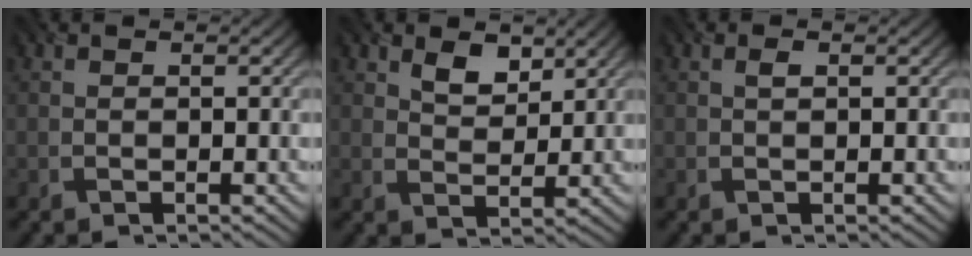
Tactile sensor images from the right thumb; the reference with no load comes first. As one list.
[{"total": 3.6, "force": [2.3, 1.9, 2.0], "torque": [-0.041, -0.005, 0.043]}, {"total": 0.8, "force": [0.2, 0.3, 0.7], "torque": [-0.016, 0.003, 0.004]}]